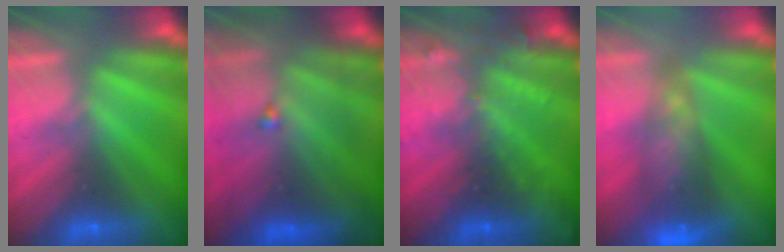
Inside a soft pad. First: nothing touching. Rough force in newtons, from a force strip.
{"total": 7.6}
{"total": 2.9}
{"total": 7.3}